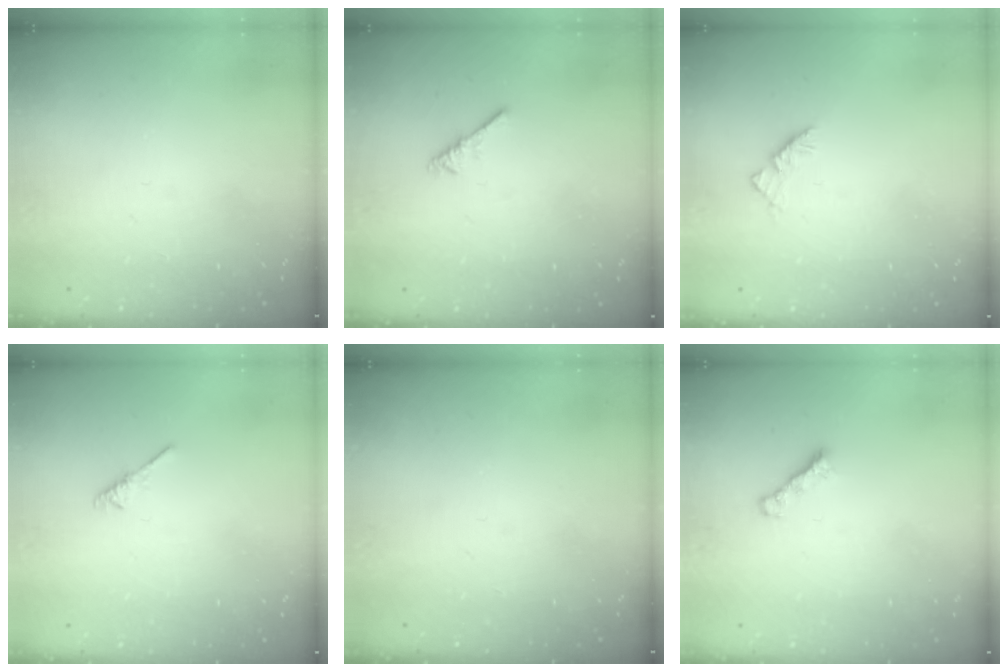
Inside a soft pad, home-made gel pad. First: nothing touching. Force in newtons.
{"total": 2.2, "press": 2.1, "slide": 0.5}
{"total": 2.9, "press": 2.8, "slide": 0.7}
{"total": 1.9, "press": 1.8, "slide": 0.5}
{"total": 0.0}
{"total": 1.6, "press": 1.4, "slide": 0.6}